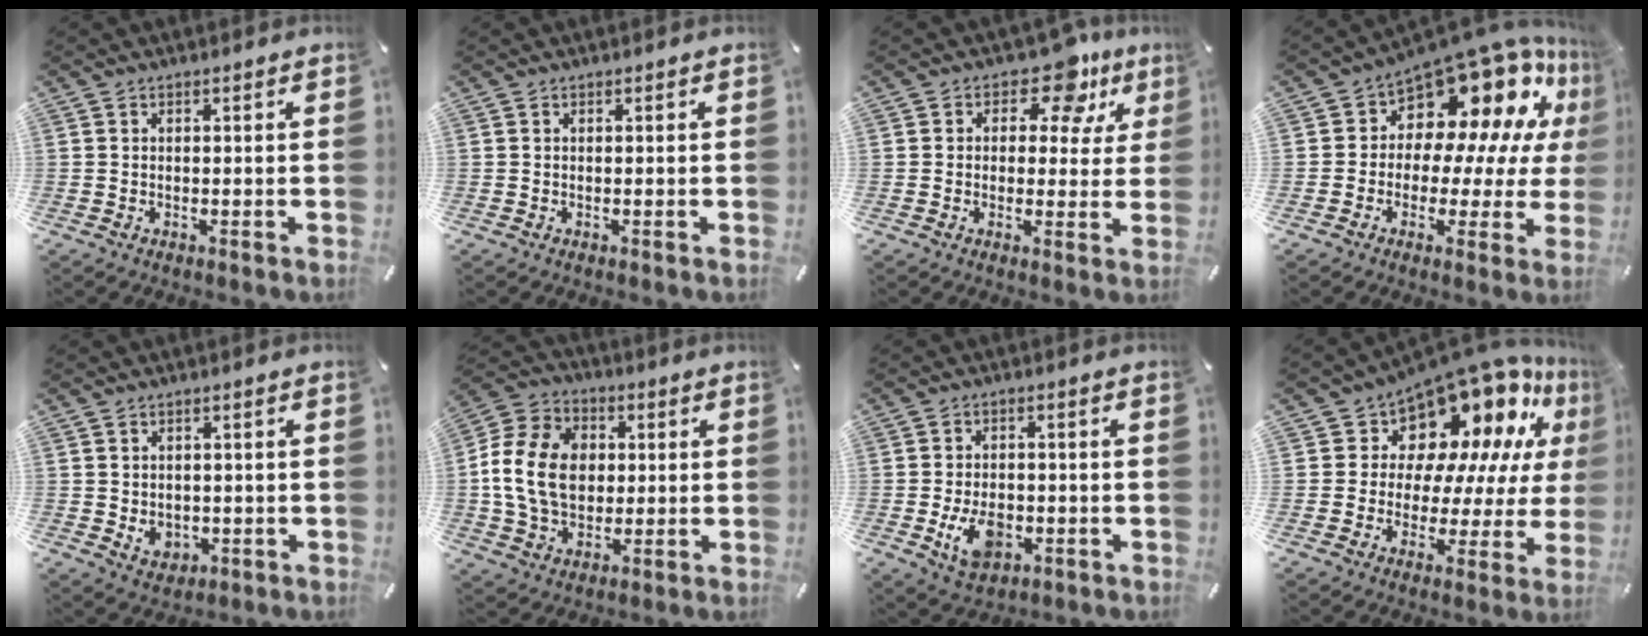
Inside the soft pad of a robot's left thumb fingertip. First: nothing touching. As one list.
[{"total": 0.0}, {"total": 10.7, "force": [6.0, 5.9, 6.6], "torque": [-0.083, -0.035, 0.101]}, {"total": 14.9, "force": [10.1, 8.5, 7.0], "torque": [-0.117, -0.094, 0.176]}, {"total": 3.8, "force": [-0.2, 3.5, 1.6], "torque": [-0.020, -0.004, -0.005]}, {"total": 15.3, "force": [0.1, 12.1, 9.4], "torque": [-0.211, 0.017, 0.000]}, {"total": 8.3, "force": [-2.2, 5.6, 5.7], "torque": [-0.106, 0.000, -0.040]}, {"total": 15.1, "force": [11.8, 8.0, 4.9], "torque": [-0.080, -0.116, 0.200]}]